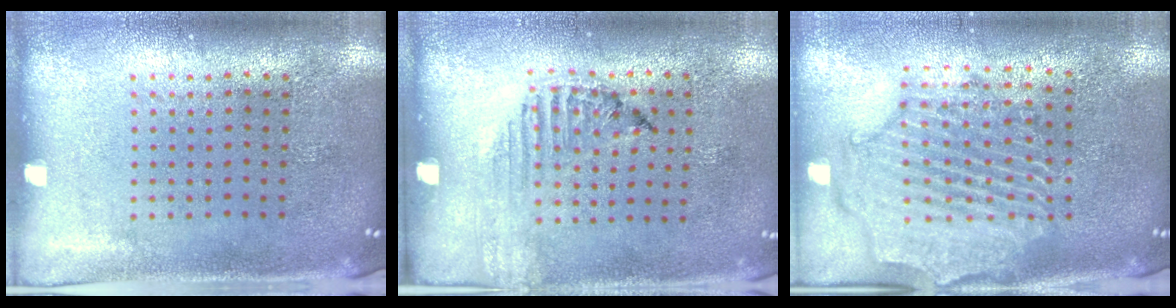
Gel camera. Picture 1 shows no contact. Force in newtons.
{"total": 1.2, "press": 1.2, "slide": 0.2}
{"total": 2.2, "press": 2.1, "slide": 0.8}